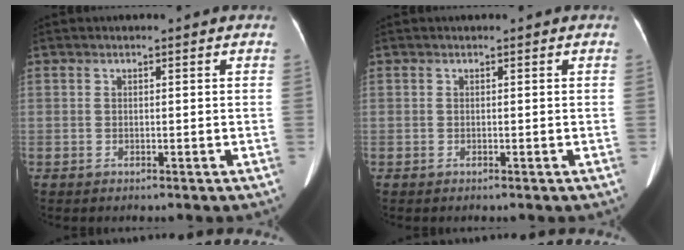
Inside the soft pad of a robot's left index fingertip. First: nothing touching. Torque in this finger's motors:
{"motor_torque": [0.00, 0.00, 0.00, 0.00]}